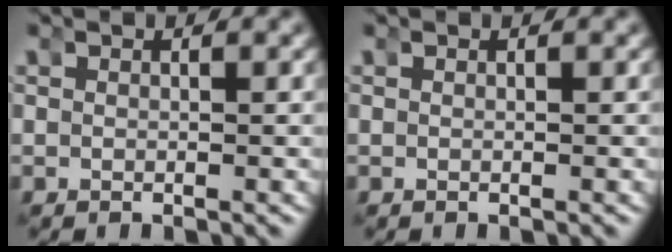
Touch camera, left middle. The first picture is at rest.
{"total": 0.0}